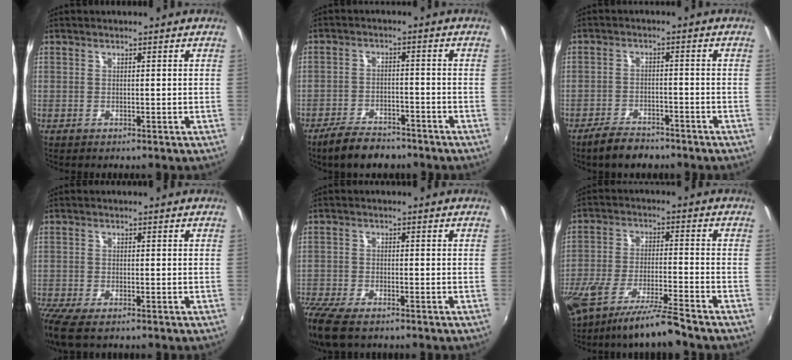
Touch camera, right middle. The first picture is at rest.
{"total": 8.0, "force": [-6.4, 2.9, 3.6], "torque": [-0.091, -0.002, -0.104]}
{"total": 5.9, "force": [-4.8, 2.1, 2.5], "torque": [-0.068, -0.001, -0.079]}
{"total": 5.9, "force": [-4.3, 1.2, 3.8], "torque": [-0.091, -0.032, -0.083]}
{"total": 9.9, "force": [-7.6, 2.9, 5.6], "torque": [-0.146, -0.045, -0.146]}
{"total": 13.1, "force": [-10.4, 0.6, 7.9], "torque": [-0.168, -0.029, -0.185]}